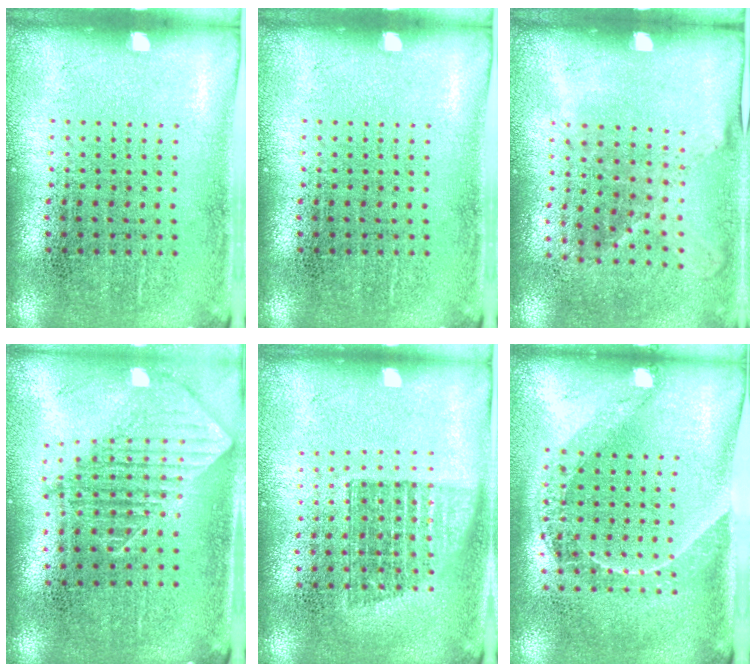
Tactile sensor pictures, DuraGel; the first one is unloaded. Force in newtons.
{"total": 0.0}
{"total": 1.2, "press": 0.9, "slide": 0.9}
{"total": 1.8, "press": 1.4, "slide": 1.0}
{"total": 1.3, "press": 1.1, "slide": 0.6}
{"total": 1.5, "press": 1.3, "slide": 0.8}